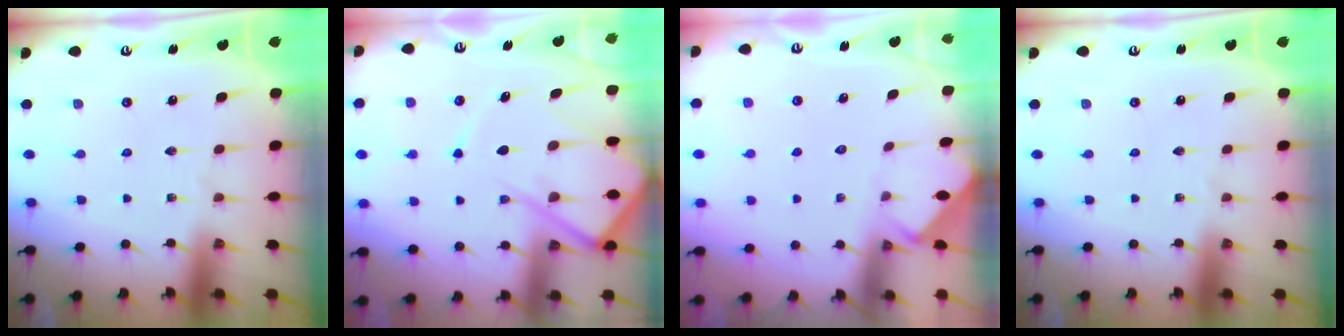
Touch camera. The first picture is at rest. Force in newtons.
{"total": 13.1, "press": 13.1, "slide": 1.2}
{"total": 2.7, "press": 2.6, "slide": 0.4}
{"total": 0.0}